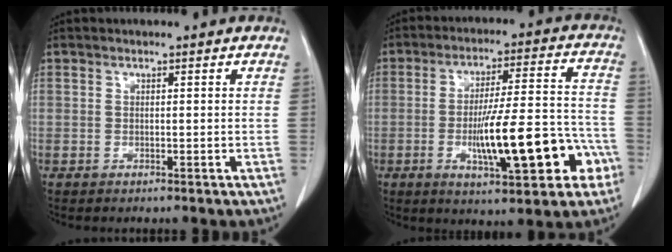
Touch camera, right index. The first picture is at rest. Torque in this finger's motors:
{"motor_torque": [1.19, -0.70, 0.41, 0.20]}